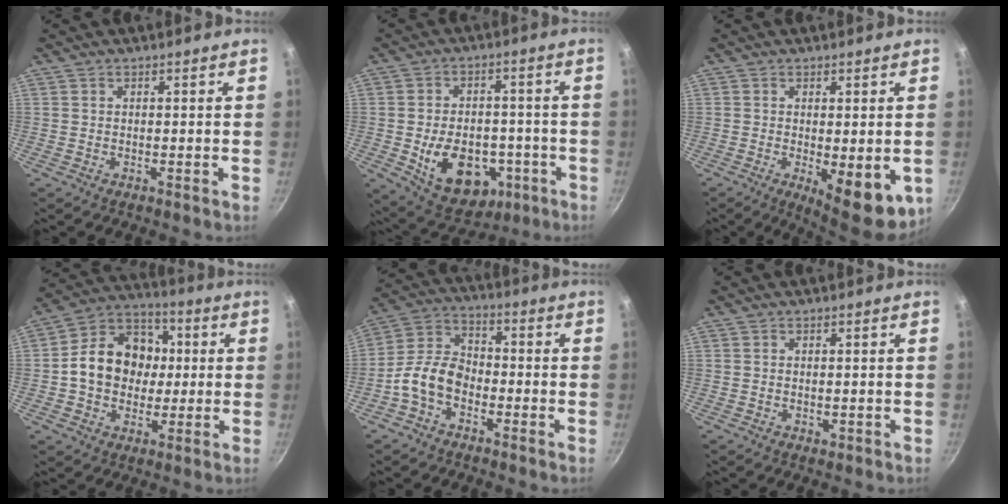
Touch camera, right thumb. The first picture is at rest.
{"total": 16.3, "force": [-4.4, 11.3, 10.8], "torque": [-0.135, 0.019, -0.045]}
{"total": 10.2, "force": [-2.2, 3.6, 9.3], "torque": [-0.106, -0.009, -0.016]}
{"total": 15.4, "force": [0.5, 12.5, 9.0], "torque": [-0.114, 0.026, -0.005]}
{"total": 9.4, "force": [-3.7, 6.3, 6.0], "torque": [-0.097, 0.043, -0.087]}
{"total": 0.8, "force": [-0.1, 0.5, 0.7], "torque": [-0.009, -0.001, -0.001]}